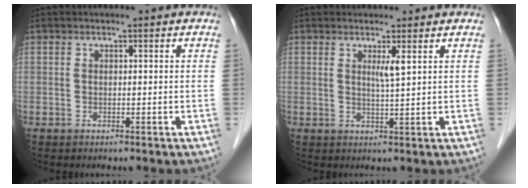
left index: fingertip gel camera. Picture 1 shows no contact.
{"total": 1.9, "force": [1.0, -0.4, 1.6], "torque": [-0.031, -0.008, 0.019]}